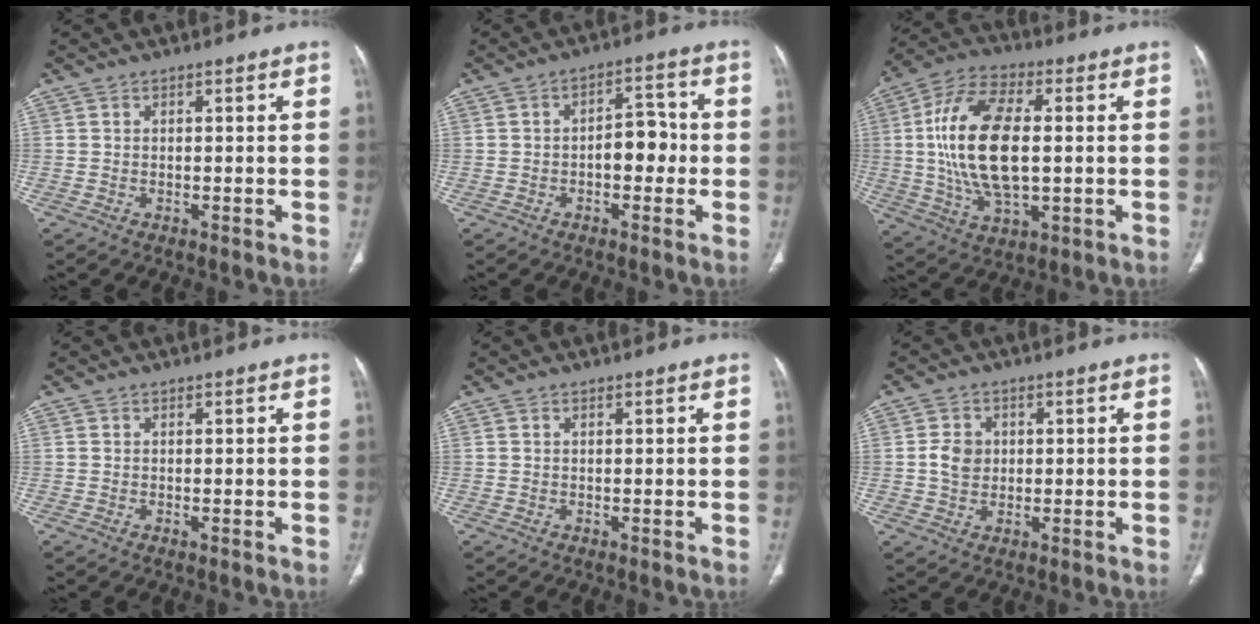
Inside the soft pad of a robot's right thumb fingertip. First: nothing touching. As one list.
[{"total": 6.2, "force": [-1.1, 3.7, 4.9], "torque": [-0.045, 0.027, -0.023]}, {"total": 19.1, "force": [0.9, 9.5, 16.6], "torque": [-0.323, 0.007, 0.018]}, {"total": 0.0}, {"total": 0.0}, {"total": 4.4, "force": [0.4, 3.7, 2.3], "torque": [-0.026, 0.001, 0.008]}]